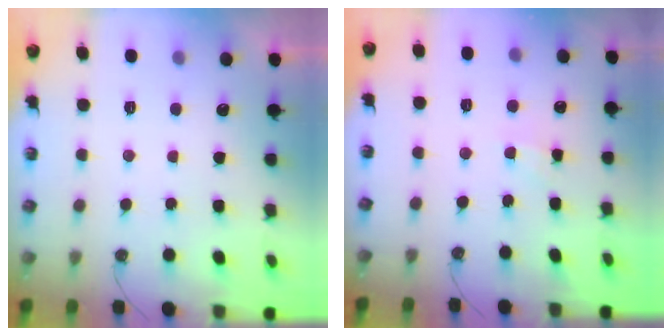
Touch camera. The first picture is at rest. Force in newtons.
{"total": 2.0, "press": 2.0, "slide": 0.3}